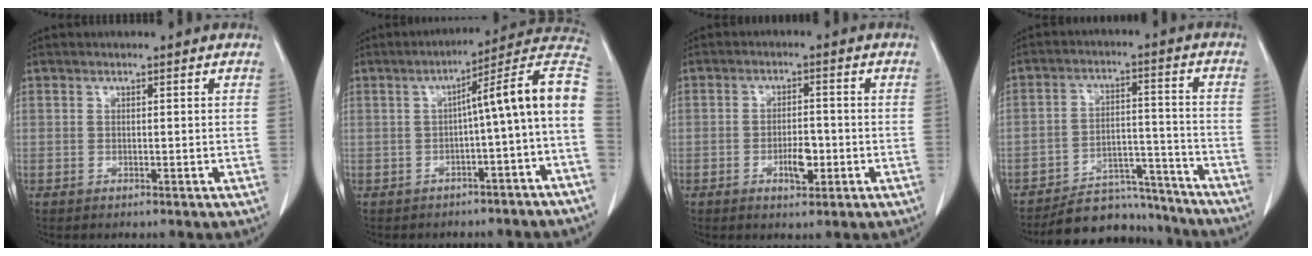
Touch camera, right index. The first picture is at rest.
{"total": 11.8, "force": [-1.6, -0.4, 11.7], "torque": [-0.148, 0.041, -0.034]}
{"total": 4.1, "force": [-1.4, 1.6, 3.5], "torque": [-0.058, 0.002, -0.019]}
{"total": 11.6, "force": [-11.0, 3.8, 0.8], "torque": [0.016, 0.044, -0.167]}